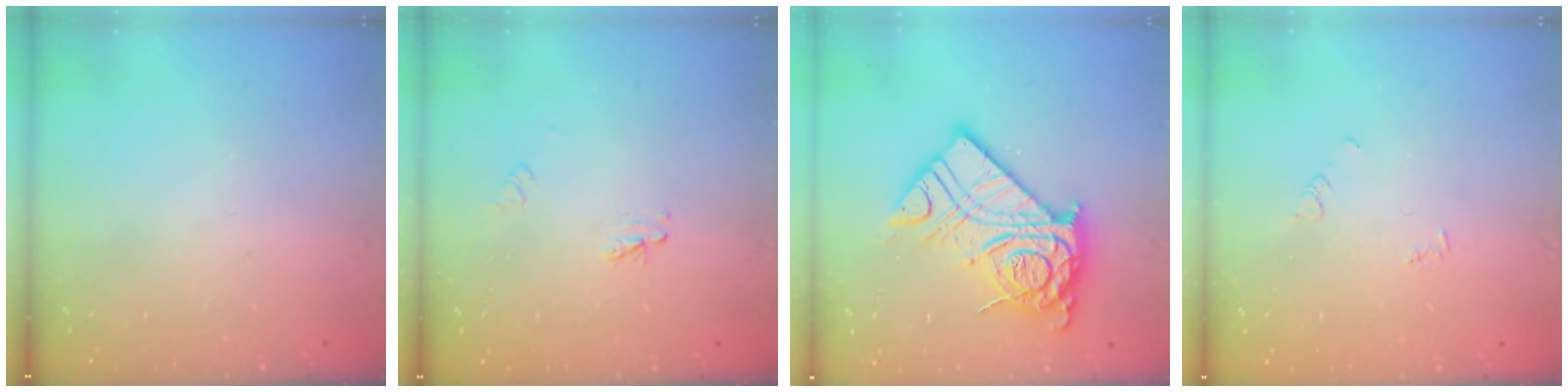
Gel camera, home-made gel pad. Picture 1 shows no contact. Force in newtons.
{"total": 2.3, "press": 2.2, "slide": 0.2}
{"total": 20.5, "press": 20.4, "slide": 2.0}
{"total": 3.1, "press": 3.1, "slide": 0.4}